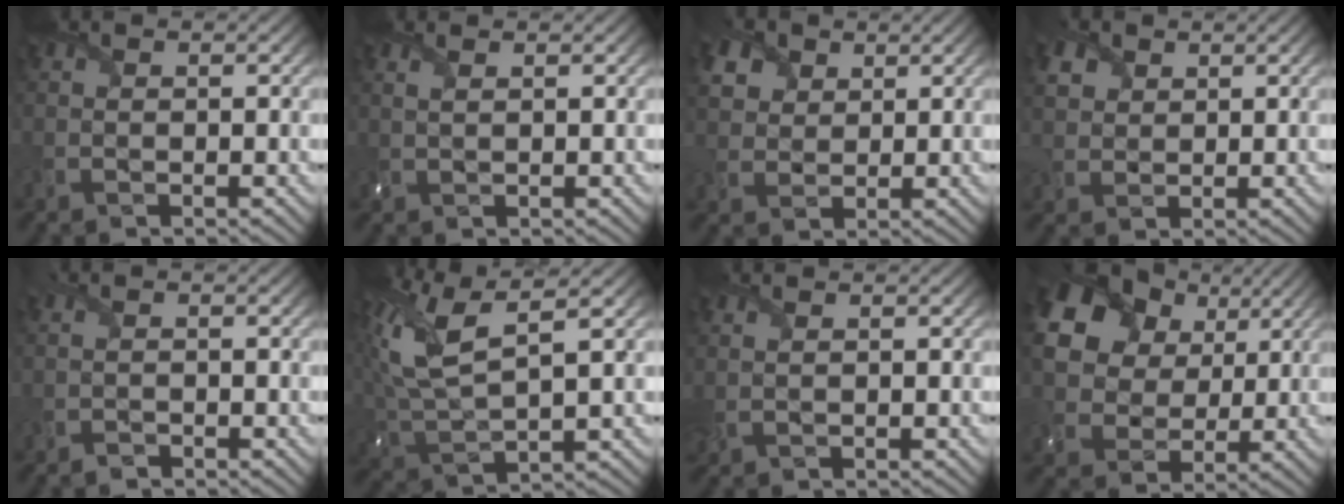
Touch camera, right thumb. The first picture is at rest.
{"total": 1.0, "force": [0.7, 0.0, 0.7], "torque": [-0.021, 0.002, 0.016]}
{"total": 5.2, "force": [2.8, 3.8, 2.3], "torque": [-0.087, 0.014, 0.046]}
{"total": 3.4, "force": [1.8, 2.6, 1.2], "torque": [-0.054, 0.006, 0.033]}
{"total": 0.8, "force": [-0.8, 0.0, 0.1], "torque": [-0.004, -0.001, -0.016]}
{"total": 11.4, "force": [5.0, 4.1, 9.4], "torque": [-0.231, 0.016, 0.094]}
{"total": 1.0, "force": [0.6, 0.2, 0.8], "torque": [-0.025, 0.004, 0.015]}
{"total": 18.4, "force": [8.5, 13.4, 9.3], "torque": [-0.265, 0.057, 0.172]}